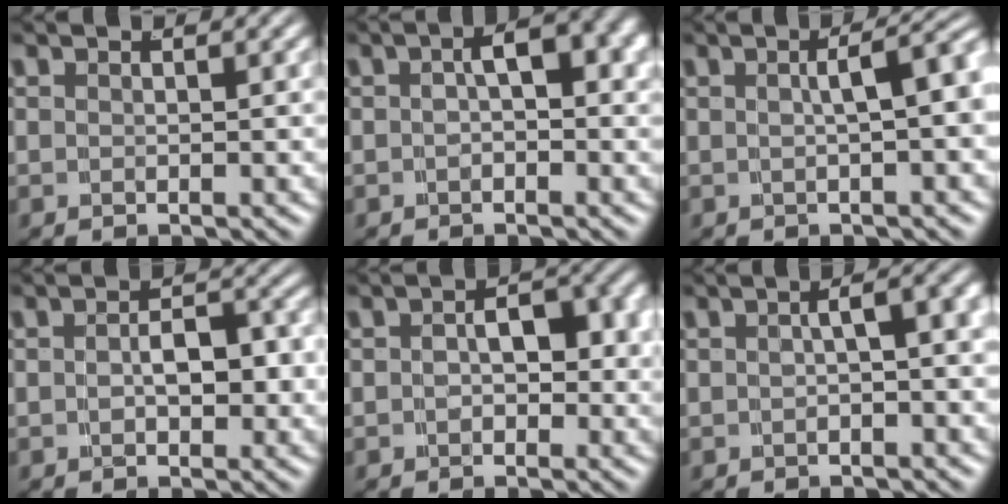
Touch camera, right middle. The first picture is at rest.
{"total": 3.2, "force": [0.2, 1.4, 2.8], "torque": [-0.029, 0.000, 0.004]}
{"total": 4.6, "force": [-0.1, 1.1, 4.5], "torque": [-0.041, 0.014, -0.001]}
{"total": 2.7, "force": [-0.6, 1.3, 2.3], "torque": [-0.036, -0.008, -0.004]}
{"total": 3.0, "force": [-0.5, 1.8, 2.4], "torque": [-0.022, -0.004, -0.005]}
{"total": 3.6, "force": [0.1, 1.0, 3.5], "torque": [-0.028, 0.015, -0.001]}